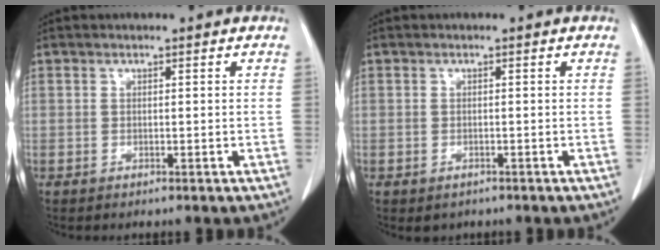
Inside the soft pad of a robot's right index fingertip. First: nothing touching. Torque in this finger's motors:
{"motor_torque": [0.23, -0.15, 0.07, 0.03]}